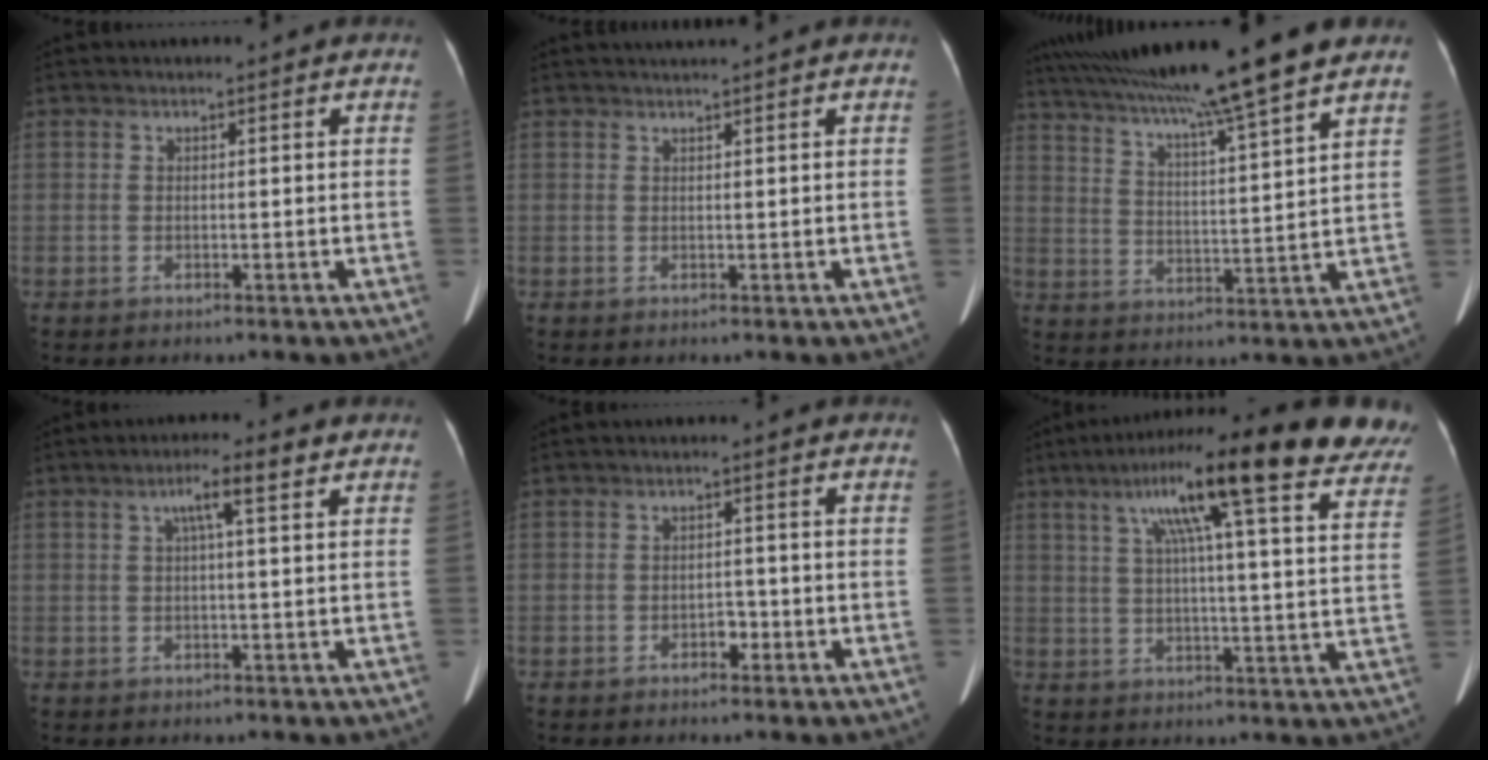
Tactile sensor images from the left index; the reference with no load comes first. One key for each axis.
{"total": 1.2, "fx": 1.1, "fy": -0.4, "fz": 0.3, "tx": -0.007, "ty": 0.004, "tz": 0.025}
{"total": 18.7, "fx": 15.4, "fy": -1.8, "fz": 10.4, "tx": -0.181, "ty": 0.003, "tz": 0.240}
{"total": 4.5, "fx": 2.1, "fy": 0.1, "fz": 4.0, "tx": -0.070, "ty": 0.015, "tz": 0.032}
{"total": 1.6, "fx": -0.9, "fy": 1.0, "fz": 0.9, "tx": -0.010, "ty": 0.004, "tz": -0.014}
{"total": 25.0, "fx": 16.5, "fy": 2.7, "fz": 18.6, "tx": -0.271, "ty": 0.038, "tz": 0.211}